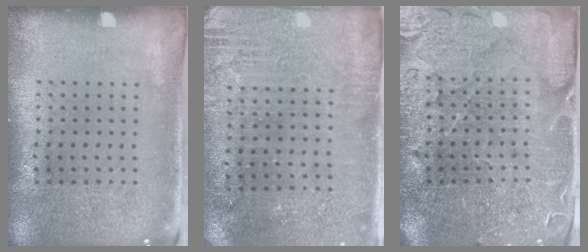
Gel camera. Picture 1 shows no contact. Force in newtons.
{"total": 2.9, "press": 2.8, "slide": 0.9}
{"total": 3.5, "press": 3.4, "slide": 0.9}